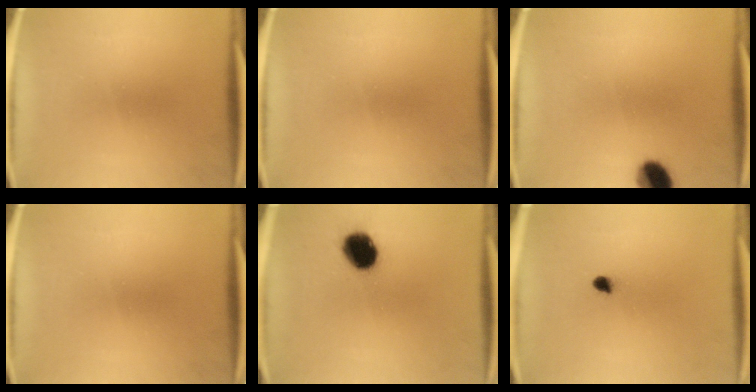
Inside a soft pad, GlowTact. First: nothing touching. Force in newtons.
{"total": 0.0}
{"total": 7.0}
{"total": 0.0}
{"total": 10.3}
{"total": 1.8}